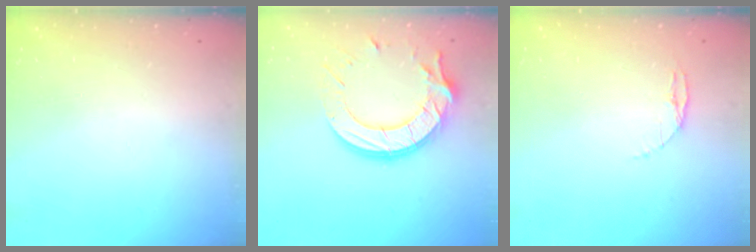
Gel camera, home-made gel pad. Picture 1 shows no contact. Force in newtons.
{"total": 16.0, "press": 15.9, "slide": 1.4}
{"total": 3.4, "press": 3.4, "slide": 0.4}